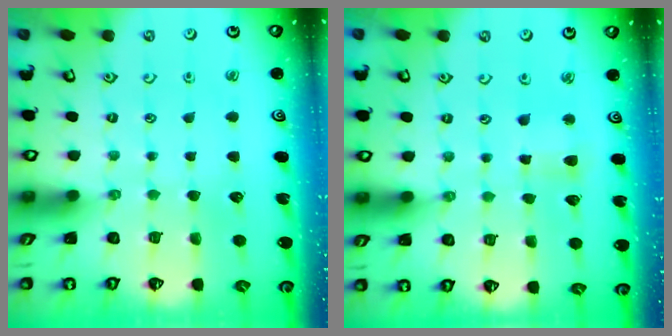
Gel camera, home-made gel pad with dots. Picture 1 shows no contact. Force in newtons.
{"total": 4.1, "press": 4.1, "slide": 0.4}